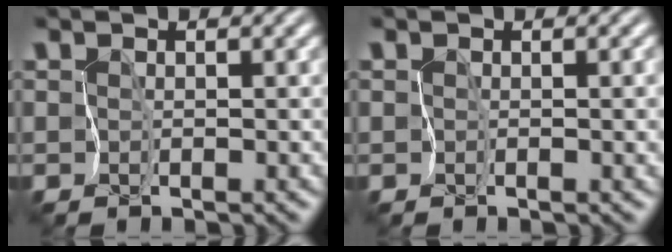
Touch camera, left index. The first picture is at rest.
{"total": 2.1, "force": [-0.2, 1.0, 1.8], "torque": [-0.019, -0.006, 0.000]}